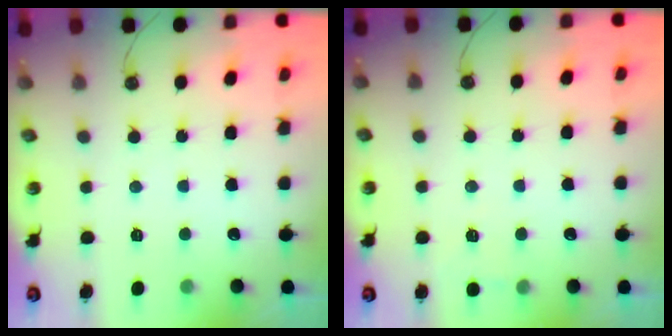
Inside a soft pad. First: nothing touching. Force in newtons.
{"total": 4.1, "press": 3.0, "slide": 2.8}